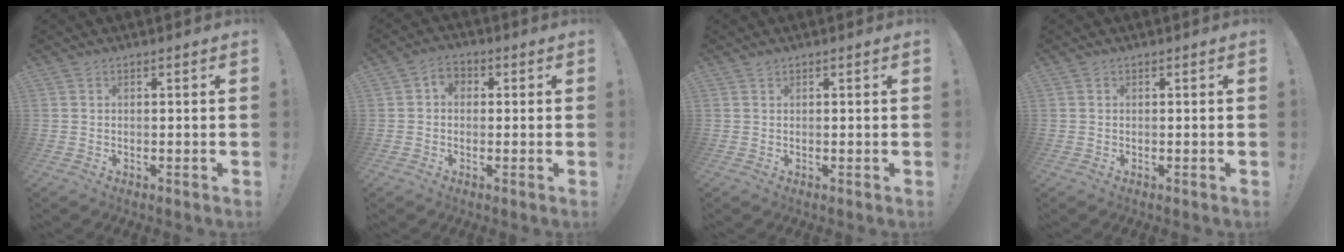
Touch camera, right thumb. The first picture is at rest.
{"total": 3.8, "force": [-0.3, 3.0, 2.3], "torque": [-0.040, 0.011, -0.005]}
{"total": 0.8, "force": [0.7, 0.3, -0.1], "torque": [0.010, -0.001, 0.012]}
{"total": 0.0}